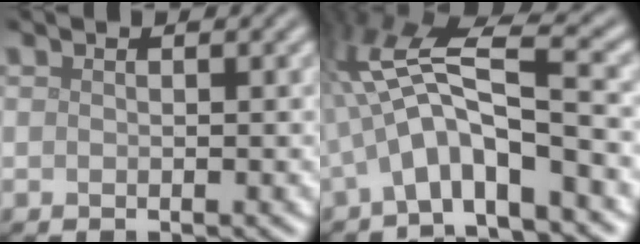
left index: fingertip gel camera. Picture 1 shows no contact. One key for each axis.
{"total": 7.8, "fx": -1.2, "fy": 2.3, "fz": 7.4, "tx": -0.140, "ty": 0.022, "tz": -0.036}